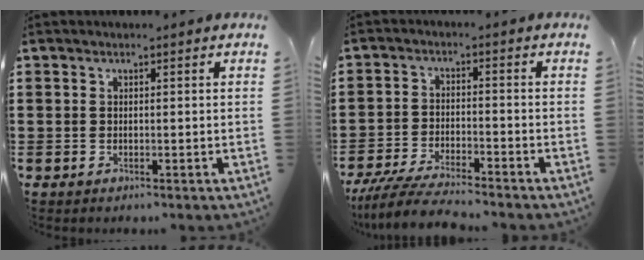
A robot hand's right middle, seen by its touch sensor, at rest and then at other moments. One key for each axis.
{"total": 5.9, "fx": -5.4, "fy": 0.5, "fz": 2.2, "tx": -0.054, "ty": -0.009, "tz": -0.106}